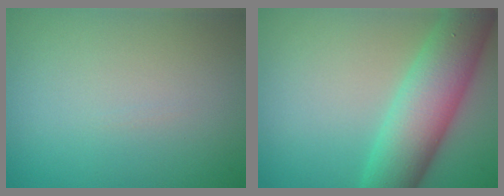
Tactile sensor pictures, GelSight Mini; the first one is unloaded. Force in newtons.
{"total": 7.8, "press": 7.8, "slide": 0.4}